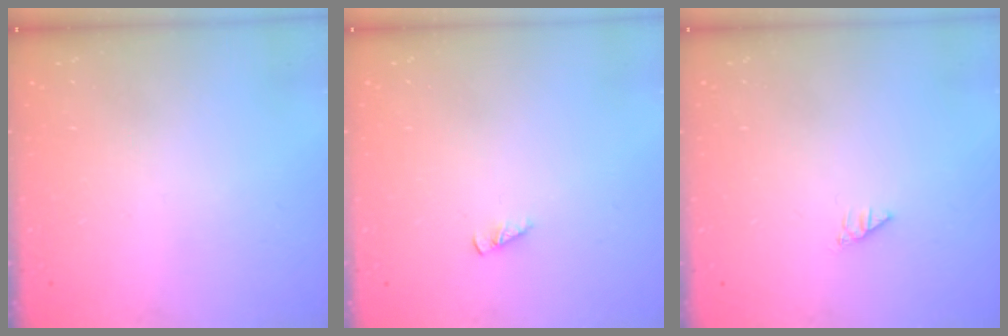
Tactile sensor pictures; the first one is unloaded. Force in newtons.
{"total": 1.3, "press": 1.3, "slide": 0.2}
{"total": 0.0}